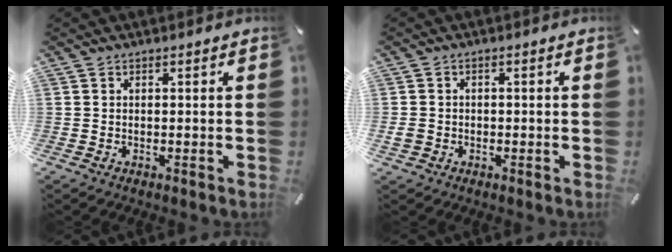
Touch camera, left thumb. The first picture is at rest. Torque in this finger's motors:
{"motor_torque": [0.26, 0.54, 0.11, -0.13, 0.04]}